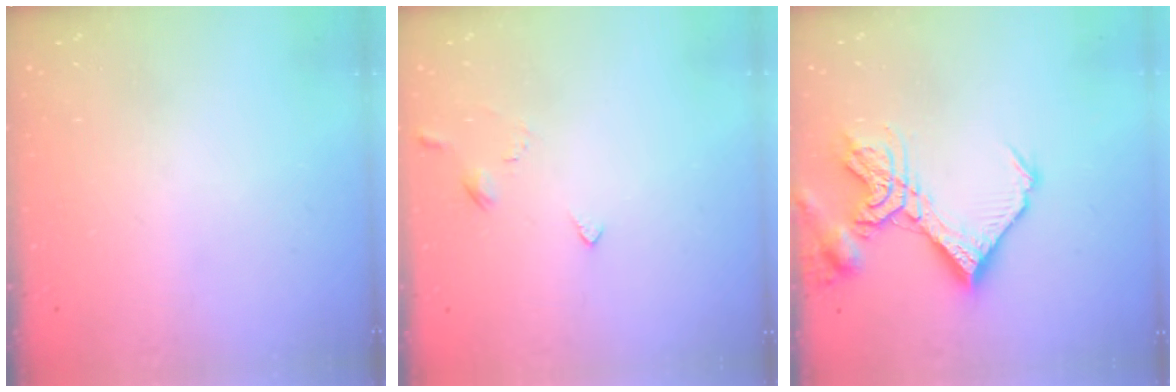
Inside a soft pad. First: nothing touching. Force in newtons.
{"total": 3.2, "press": 3.1, "slide": 0.6}
{"total": 15.7, "press": 15.6, "slide": 1.8}